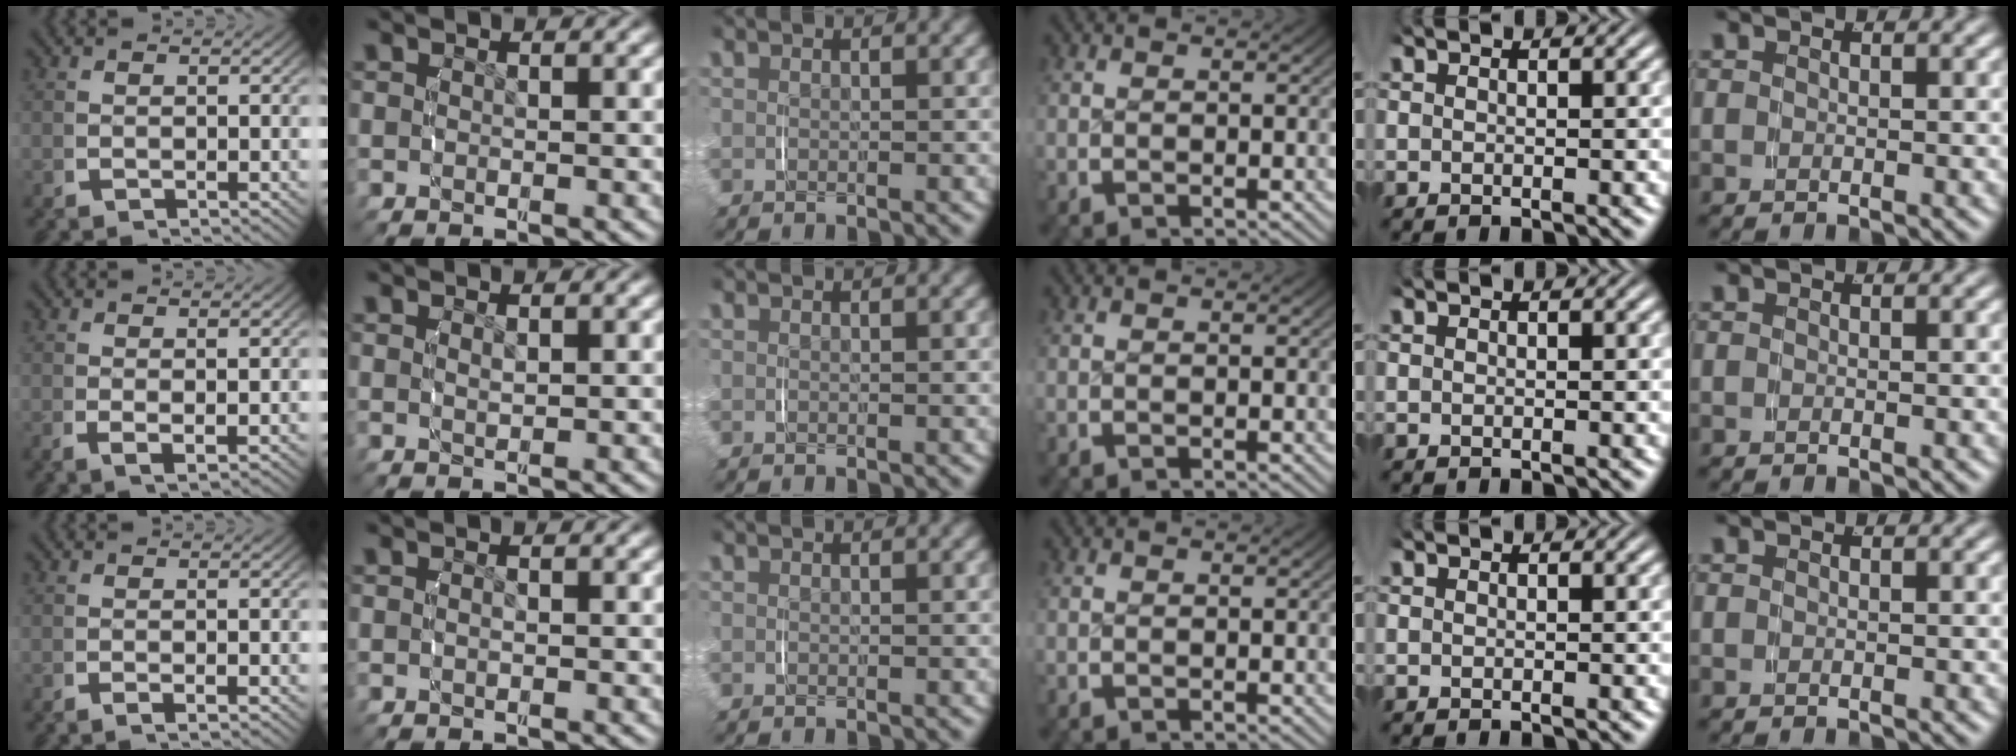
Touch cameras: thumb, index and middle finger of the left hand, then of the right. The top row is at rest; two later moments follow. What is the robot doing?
{"motion": "lift_and_place", "object": "pen bag"}